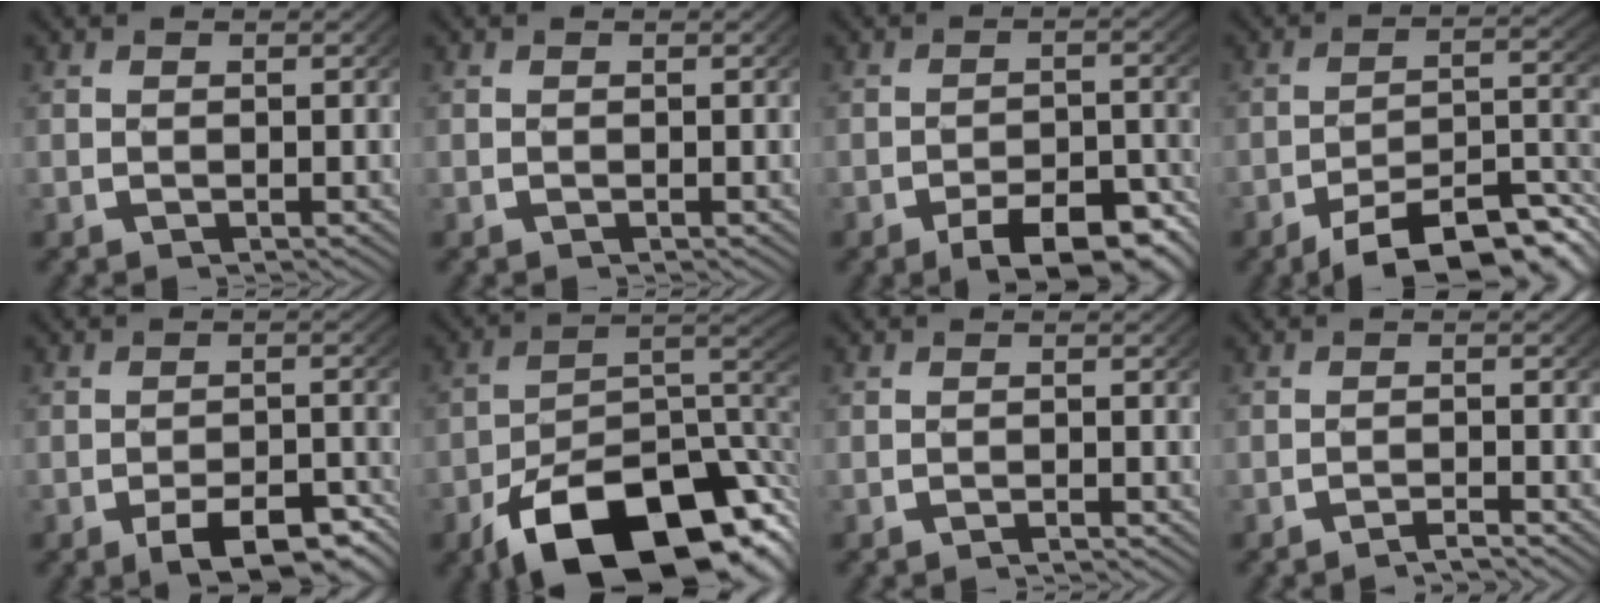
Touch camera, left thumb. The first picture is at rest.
{"total": 0.0}
{"total": 6.7, "force": [-4.2, 3.0, 4.4], "torque": [-0.053, -0.021, -0.060]}
{"total": 9.9, "force": [-6.2, 4.3, 6.4], "torque": [-0.084, -0.017, -0.082]}
{"total": 6.1, "force": [-3.6, 2.7, 4.0], "torque": [-0.051, -0.018, -0.051]}
{"total": 17.8, "force": [-7.6, 9.8, 12.7], "torque": [-0.208, -0.055, -0.092]}
{"total": 0.8, "force": [-0.8, 0.0, 0.1], "torque": [0.001, 0.003, -0.019]}
{"total": 1.7, "force": [-1.5, 0.0, 0.6], "torque": [-0.005, 0.004, -0.033]}